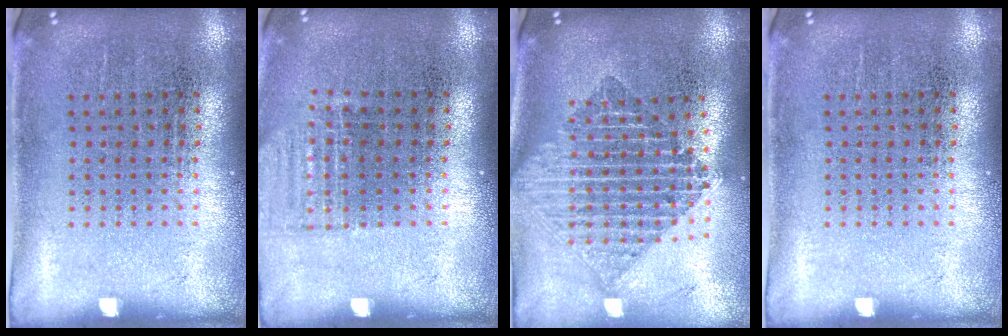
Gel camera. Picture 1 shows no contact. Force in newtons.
{"total": 0.9, "press": 0.9, "slide": 0.3}
{"total": 2.1, "press": 1.7, "slide": 1.3}
{"total": 0.0}